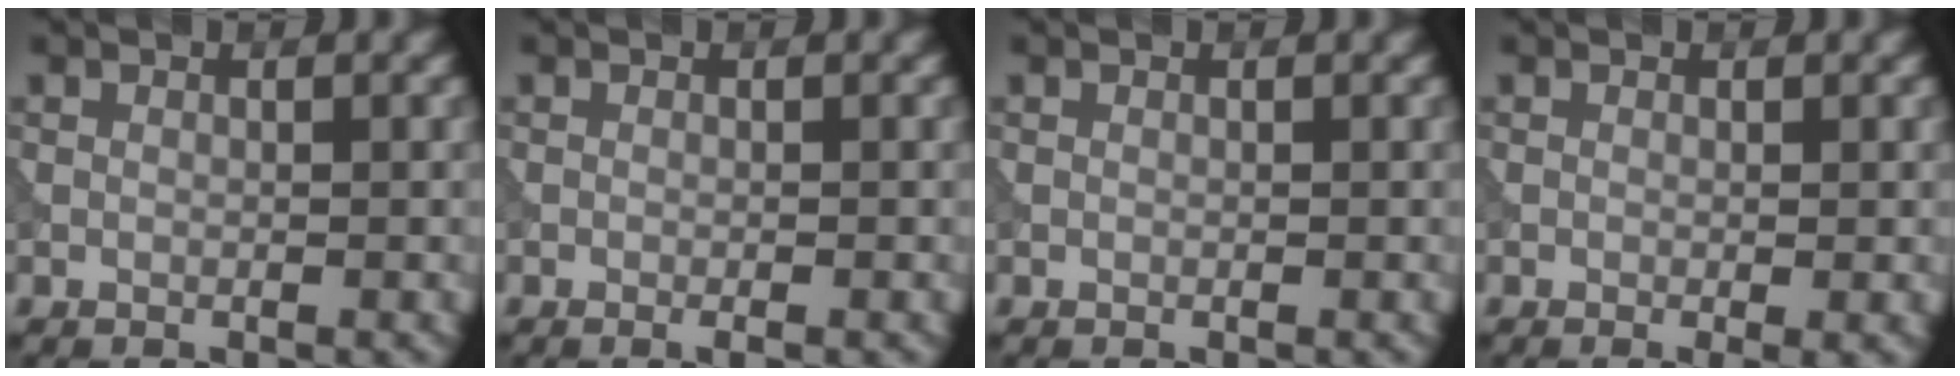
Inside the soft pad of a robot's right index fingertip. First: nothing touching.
{"total": 0.7, "force": [-0.3, 0.1, 0.6], "torque": [-0.009, -0.003, -0.006]}
{"total": 0.0}
{"total": 1.3, "force": [-0.3, 0.2, 1.3], "torque": [-0.018, -0.008, -0.005]}